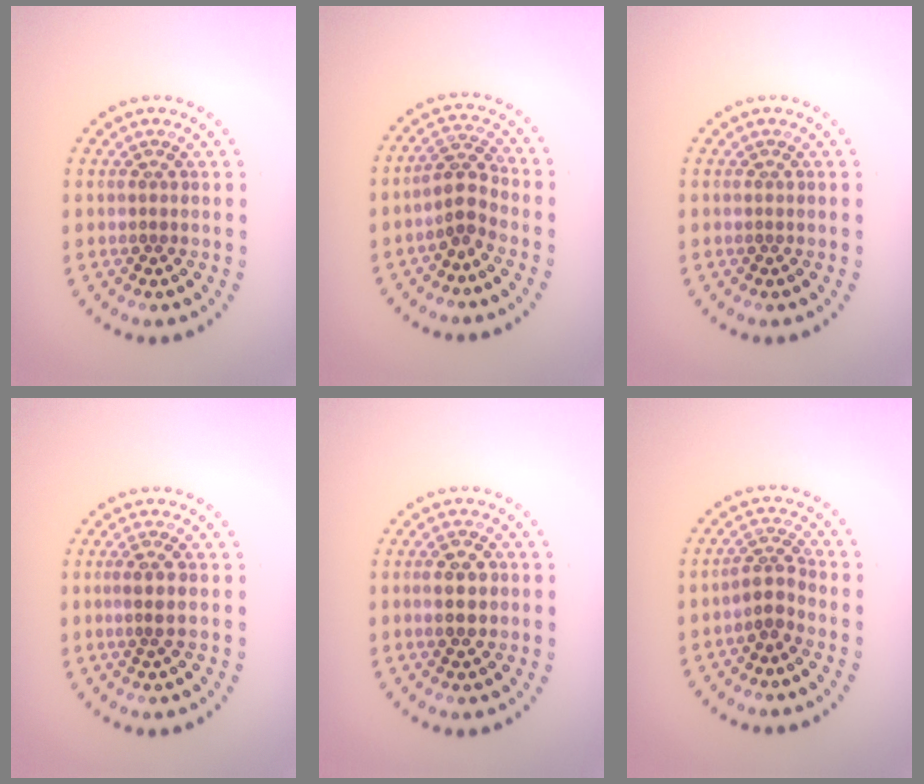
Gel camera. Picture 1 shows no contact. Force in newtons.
{"total": 2.4, "press": 2.1, "slide": 1.2}
{"total": 0.0}
{"total": 1.3, "press": 1.1, "slide": 0.7}
{"total": 3.2, "press": 3.2, "slide": 0.2}
{"total": 2.0, "press": 1.4, "slide": 1.4}